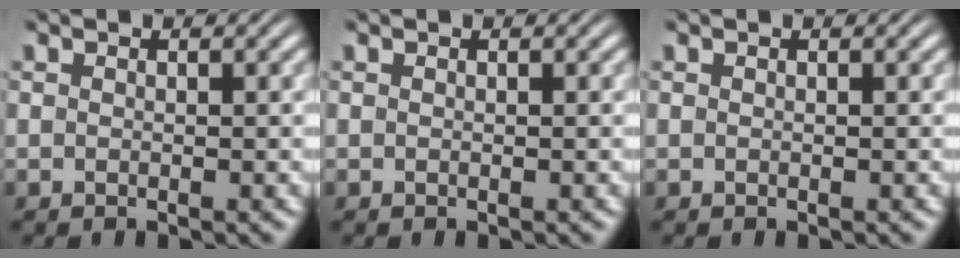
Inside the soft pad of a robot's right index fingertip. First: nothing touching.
{"total": 0.0}
{"total": 0.0}